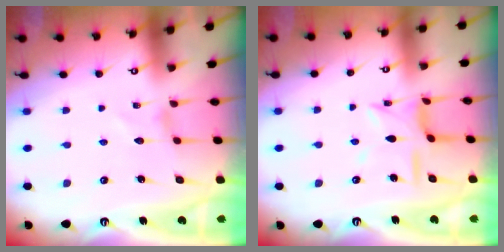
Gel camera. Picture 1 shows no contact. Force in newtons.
{"total": 8.4, "press": 8.4, "slide": 0.6}